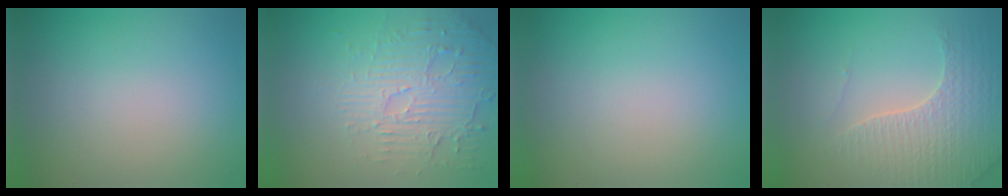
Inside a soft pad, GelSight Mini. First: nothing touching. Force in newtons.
{"total": 5.9, "press": 3.7, "slide": 4.6}
{"total": 0.0}
{"total": 4.2, "press": 3.7, "slide": 1.8}